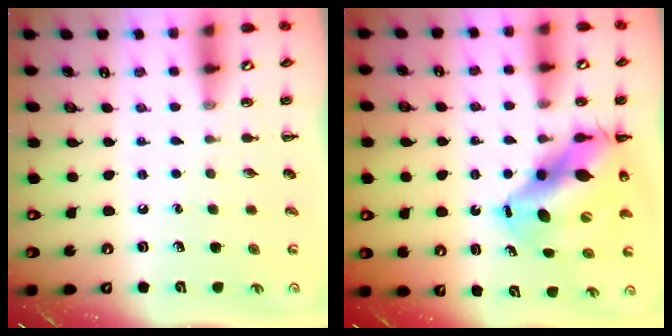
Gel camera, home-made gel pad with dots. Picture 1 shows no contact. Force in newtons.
{"total": 14.1, "press": 13.6, "slide": 3.7}